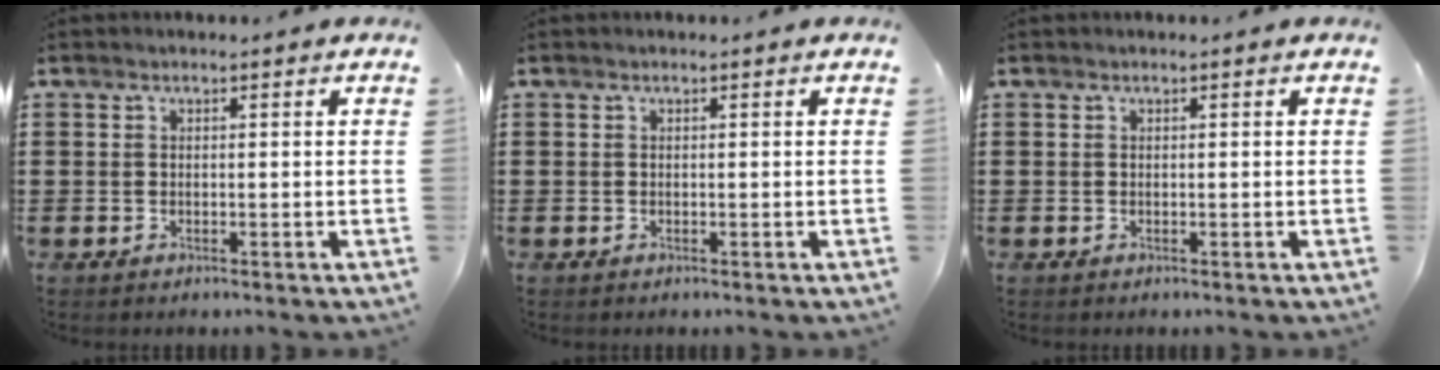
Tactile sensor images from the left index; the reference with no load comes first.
{"total": 0.0}
{"total": 0.0}